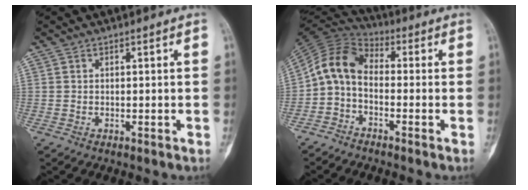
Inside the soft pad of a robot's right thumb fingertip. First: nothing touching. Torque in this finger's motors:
{"motor_torque": [0.24, 0.29, 0.58, -0.54, 0.10]}